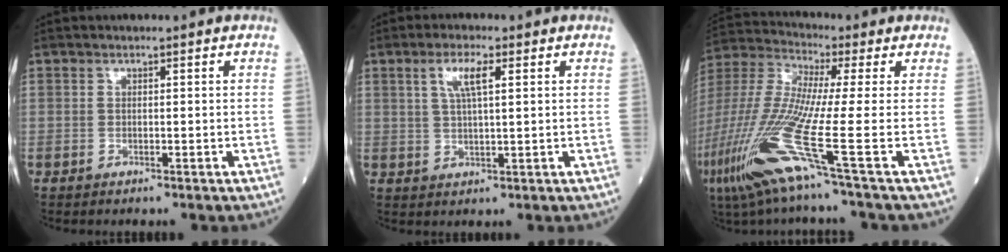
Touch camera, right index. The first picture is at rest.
{"total": 4.7, "force": [1.9, 0.8, 4.2], "torque": [-0.085, 0.007, 0.038]}
{"total": 18.9, "force": [-7.7, -0.4, 17.2], "torque": [-0.403, -0.043, -0.161]}